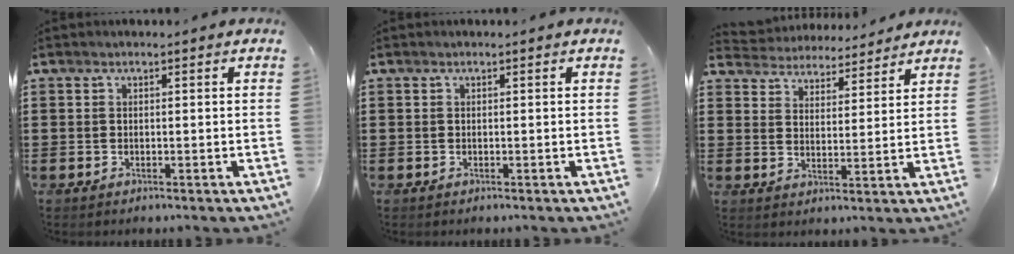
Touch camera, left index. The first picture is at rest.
{"total": 0.0}
{"total": 4.3, "force": [4.2, 0.4, -0.3], "torque": [-0.018, -0.028, 0.072]}